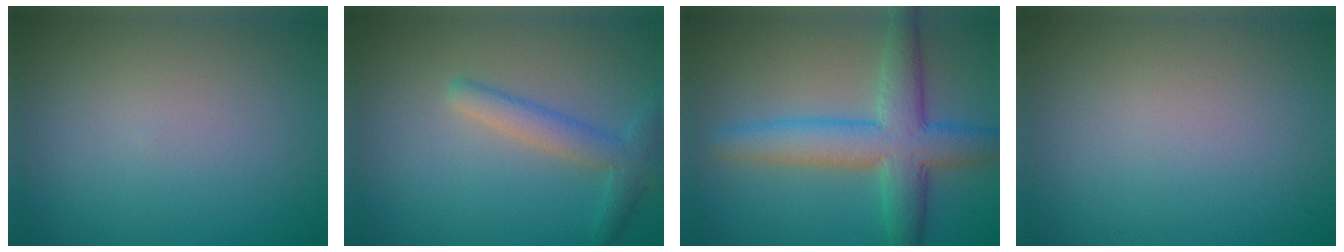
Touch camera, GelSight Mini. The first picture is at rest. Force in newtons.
{"total": 2.9, "press": 2.9, "slide": 0.1}
{"total": 6.5, "press": 6.5, "slide": 0.2}
{"total": 0.0}